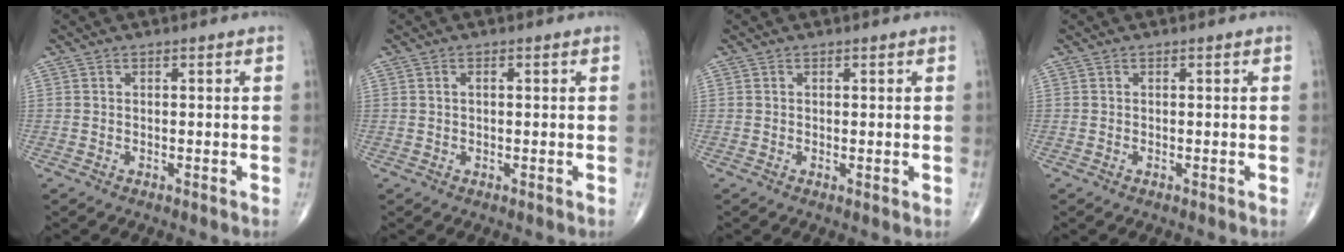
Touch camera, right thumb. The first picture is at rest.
{"total": 0.9, "force": [0.2, 0.5, 0.8], "torque": [-0.017, 0.005, 0.004]}
{"total": 0.7, "force": [0.0, 0.2, 0.7], "torque": [-0.015, -0.005, 0.000]}
{"total": 0.0}